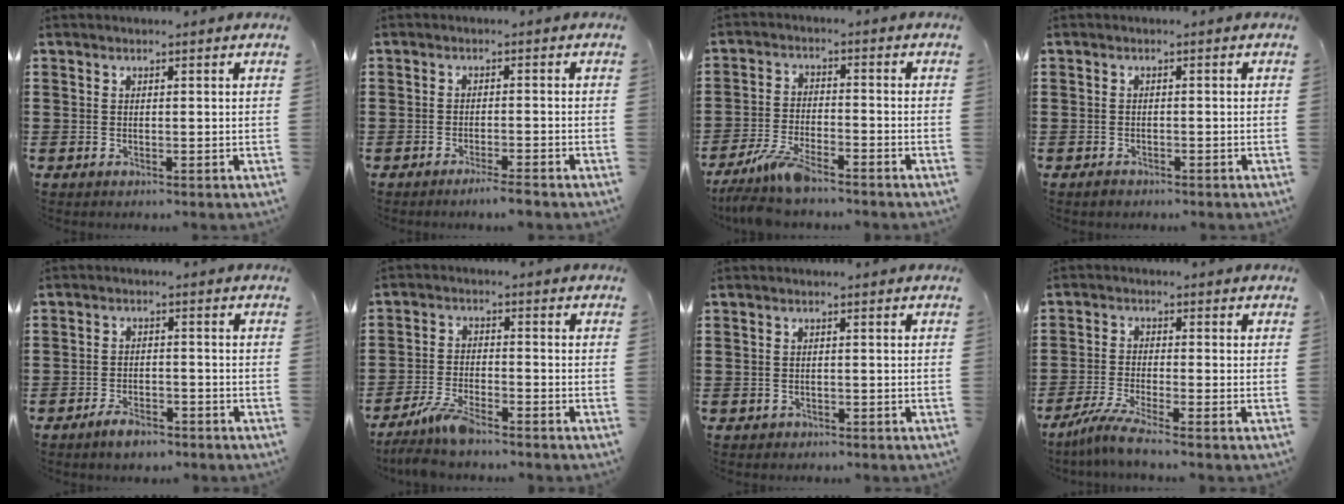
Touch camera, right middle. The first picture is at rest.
{"total": 2.4, "force": [-2.2, -0.2, 1.1], "torque": [-0.017, 0.001, -0.041]}
{"total": 6.3, "force": [-5.3, 0.9, 3.3], "torque": [-0.087, -0.012, -0.105]}
{"total": 0.8, "force": [-0.7, 0.3, 0.2], "torque": [-0.006, -0.002, -0.015]}
{"total": 3.3, "force": [-2.8, 1.1, 1.5], "torque": [-0.032, 0.006, -0.055]}
{"total": 5.4, "force": [-4.6, 0.8, 2.8], "torque": [-0.073, -0.008, -0.092]}
{"total": 0.7, "force": [-0.6, 0.3, 0.0], "torque": [-0.002, 0.002, -0.015]}
{"total": 4.2, "force": [-3.5, -0.3, 2.4], "torque": [-0.061, -0.017, -0.071]}